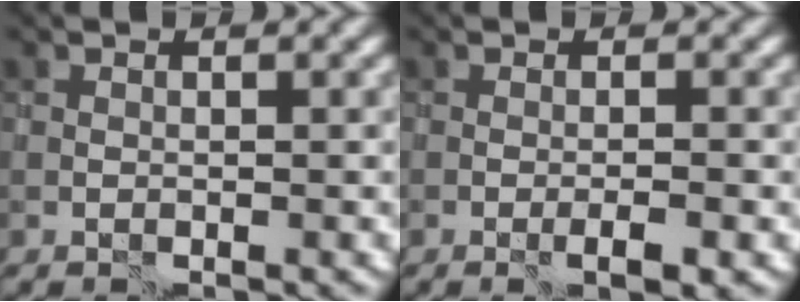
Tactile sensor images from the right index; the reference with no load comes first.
{"total": 1.5, "force": [-0.8, -0.5, 1.2], "torque": [-0.017, -0.001, -0.013]}